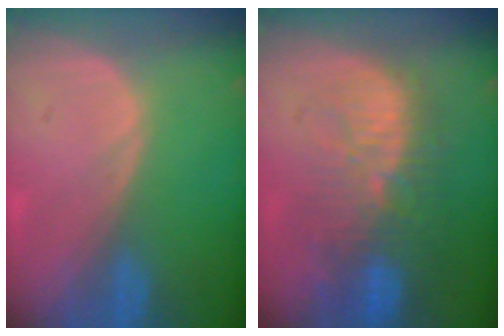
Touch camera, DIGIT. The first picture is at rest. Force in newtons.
{"total": 11.3, "press": 9.9, "slide": 5.5}